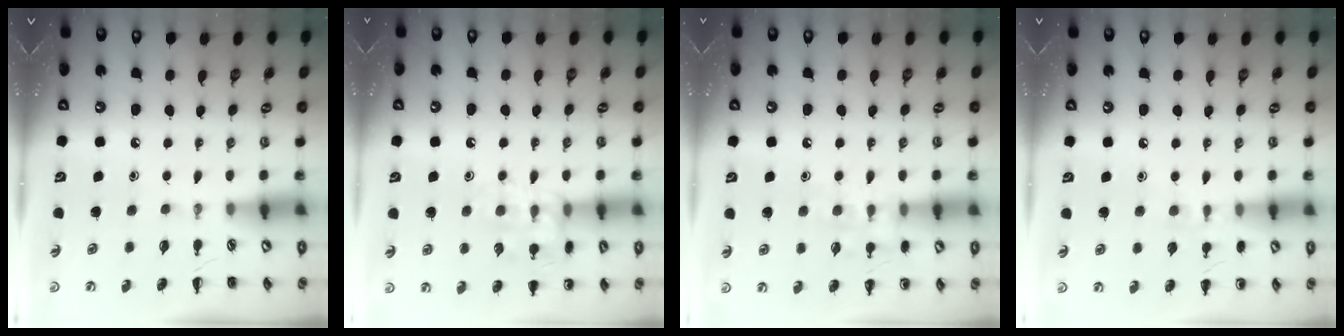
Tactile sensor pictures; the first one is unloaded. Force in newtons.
{"total": 13.8, "press": 13.7, "slide": 1.5}
{"total": 9.2, "press": 9.2, "slide": 0.6}
{"total": 6.5, "press": 6.3, "slide": 1.8}